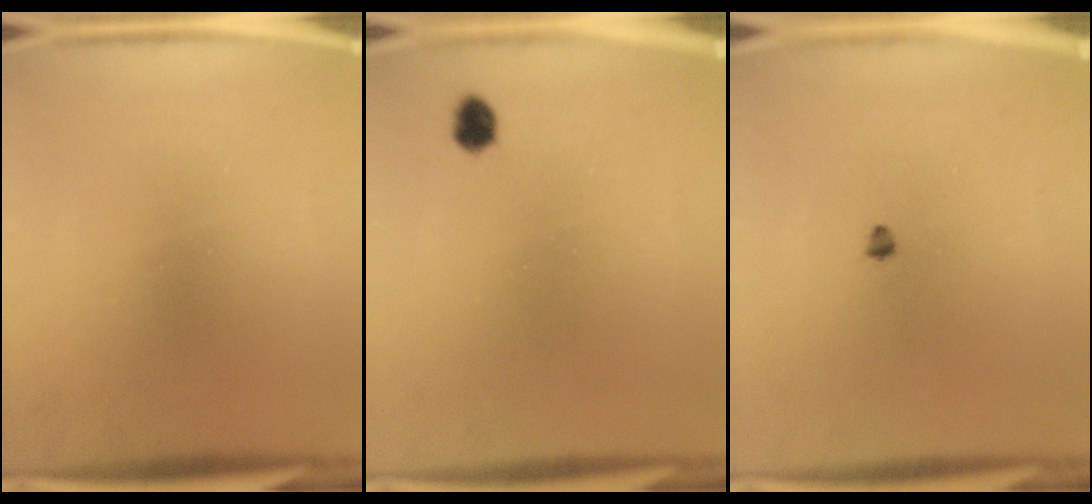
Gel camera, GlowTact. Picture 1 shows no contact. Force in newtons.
{"total": 2.1}
{"total": 1.1}